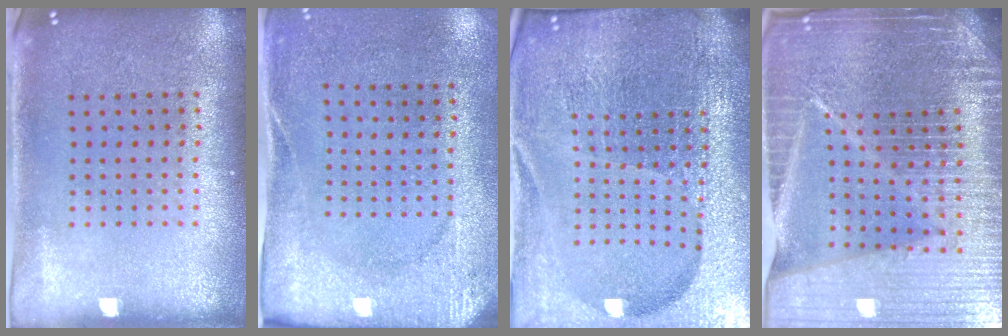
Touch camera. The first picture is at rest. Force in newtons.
{"total": 2.6, "press": 2.0, "slide": 1.6}
{"total": 6.8, "press": 5.9, "slide": 3.4}
{"total": 7.1, "press": 6.0, "slide": 3.7}